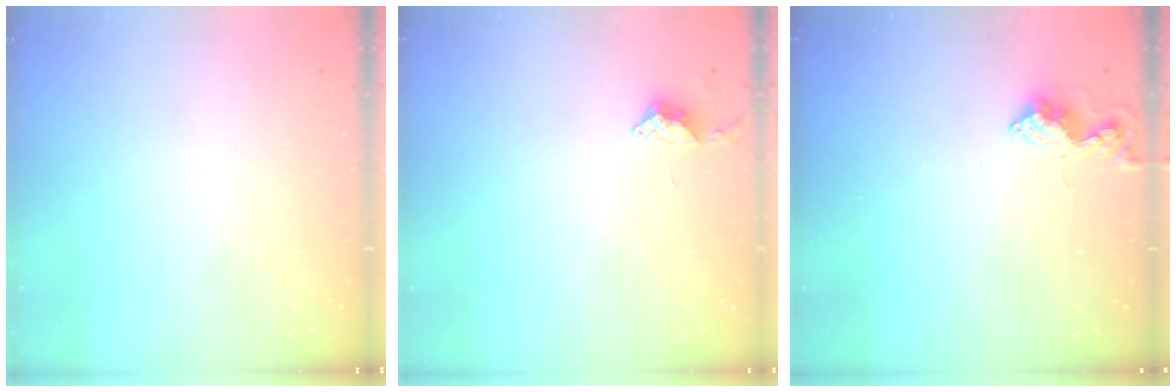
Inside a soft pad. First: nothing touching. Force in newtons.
{"total": 3.7, "press": 3.7, "slide": 0.5}
{"total": 9.1, "press": 9.1, "slide": 0.4}